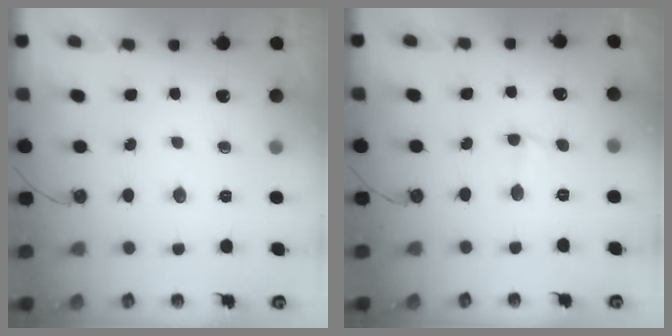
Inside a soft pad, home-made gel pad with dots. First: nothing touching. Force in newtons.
{"total": 1.7, "press": 1.5, "slide": 0.8}